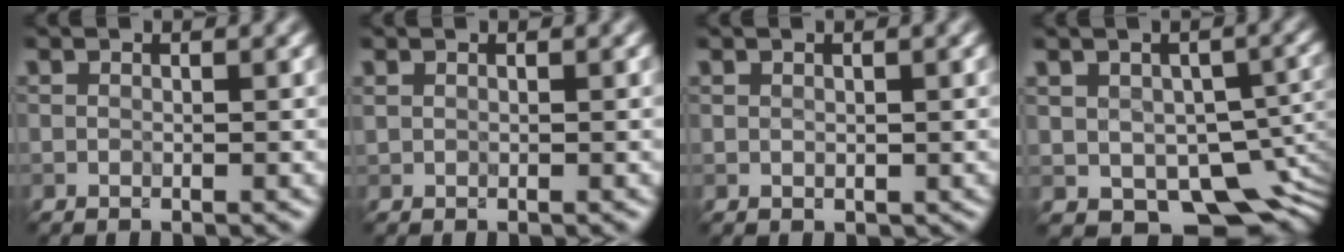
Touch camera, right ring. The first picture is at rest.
{"total": 0.0}
{"total": 0.7, "force": [0.4, 0.6, 0.3], "torque": [-0.005, 0.000, 0.010]}
{"total": 9.1, "force": [-2.5, 6.0, 6.4], "torque": [-0.081, -0.026, -0.033]}